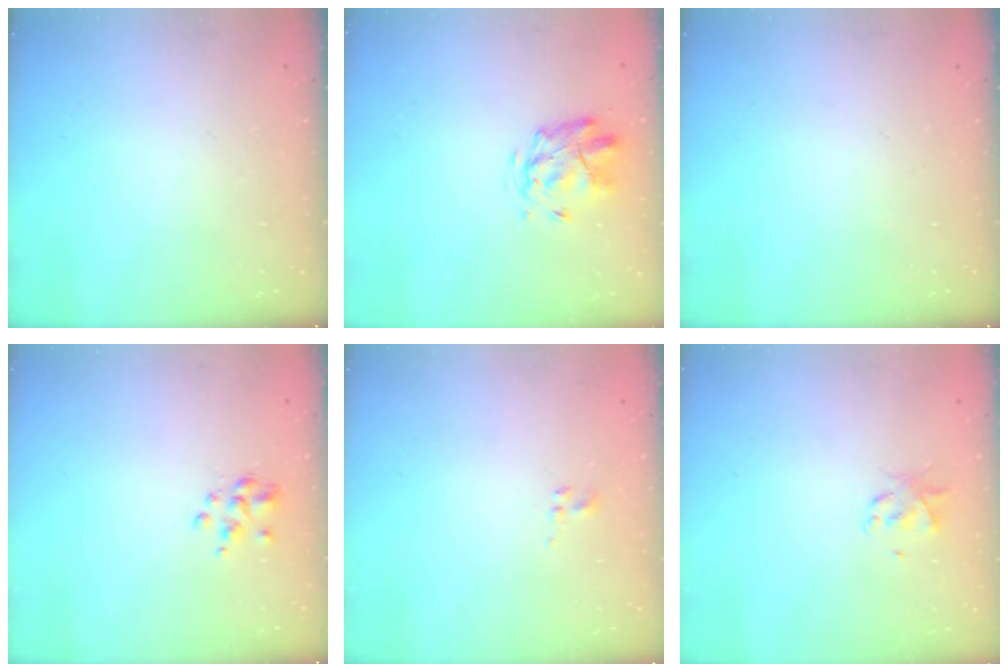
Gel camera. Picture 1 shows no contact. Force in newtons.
{"total": 2.8, "press": 2.4, "slide": 1.3}
{"total": 0.0}
{"total": 2.6, "press": 2.5, "slide": 0.8}
{"total": 1.0, "press": 0.8, "slide": 0.6}
{"total": 2.1, "press": 2.1, "slide": 0.4}